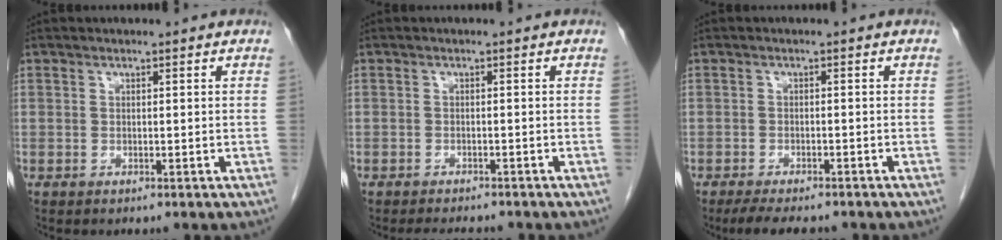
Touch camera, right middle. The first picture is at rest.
{"total": 4.6, "force": [-4.1, 1.0, 1.6], "torque": [-0.024, -0.008, -0.057]}
{"total": 7.1, "force": [-6.0, 1.7, 3.4], "torque": [-0.052, -0.012, -0.089]}